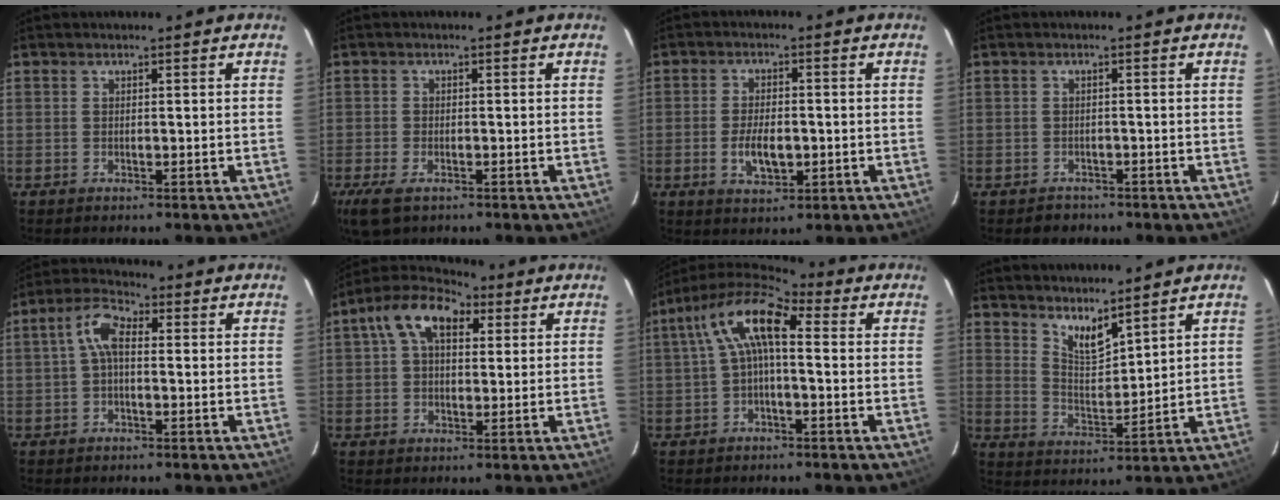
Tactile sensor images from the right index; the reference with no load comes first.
{"total": 5.4, "force": [-3.2, 2.6, 3.4], "torque": [-0.081, -0.018, -0.060]}
{"total": 6.2, "force": [-1.5, 3.2, 5.1], "torque": [-0.102, -0.004, -0.021]}
{"total": 2.4, "force": [-1.7, 1.7, 0.0], "torque": [-0.001, 0.010, -0.021]}
{"total": 5.4, "force": [0.1, 2.7, 4.6], "torque": [-0.098, 0.022, 0.002]}
{"total": 10.5, "force": [3.8, 6.4, 7.4], "torque": [-0.139, 0.041, 0.055]}
{"total": 10.6, "force": [1.4, 4.2, 9.6], "torque": [-0.190, 0.033, 0.018]}
{"total": 6.5, "force": [5.3, 1.6, 3.4], "torque": [-0.058, -0.008, 0.100]}